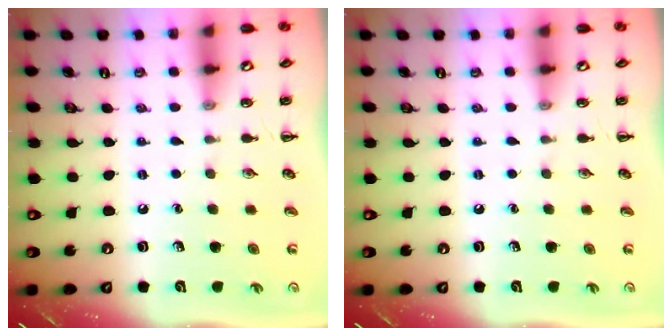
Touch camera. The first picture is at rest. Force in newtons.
{"total": 0.0}